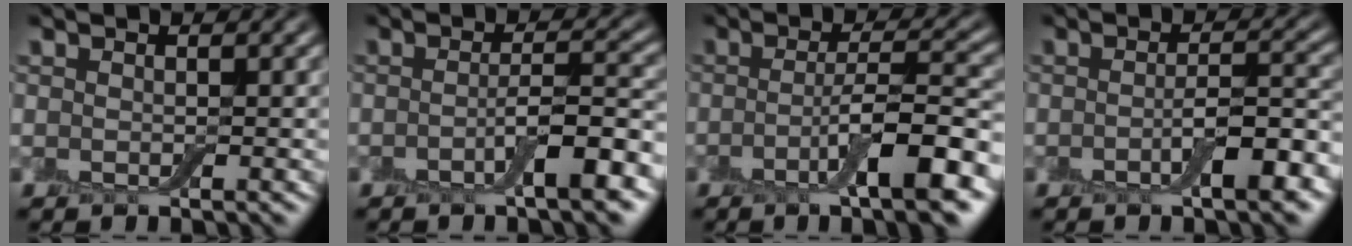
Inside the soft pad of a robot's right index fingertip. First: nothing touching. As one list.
[{"total": 4.8, "force": [-1.9, 0.9, 4.3], "torque": [-0.066, 0.009, -0.036]}, {"total": 7.6, "force": [-2.9, 1.3, 7.0], "torque": [-0.109, 0.009, -0.054]}, {"total": 4.3, "force": [-1.7, 1.1, 3.8], "torque": [-0.063, 0.004, -0.030]}]